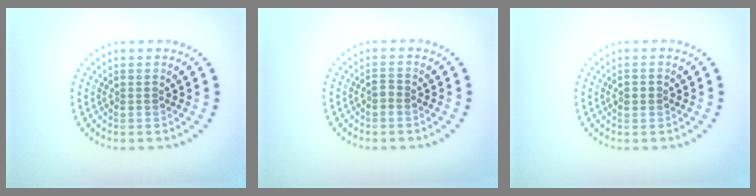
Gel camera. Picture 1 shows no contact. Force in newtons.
{"total": 0.7, "press": 0.6, "slide": 0.3}
{"total": 1.0, "press": 1.0, "slide": 0.2}